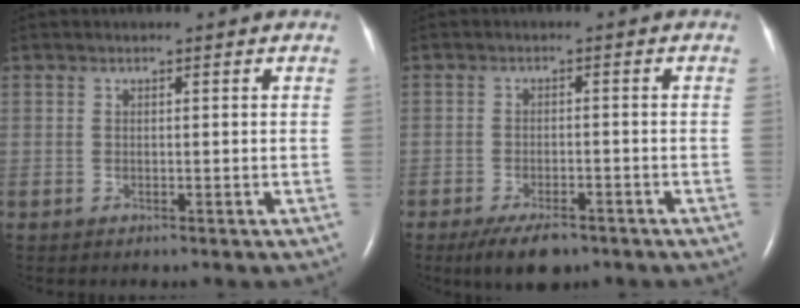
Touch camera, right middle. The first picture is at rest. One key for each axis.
{"total": 5.9, "fx": -4.2, "fy": 2.2, "fz": 3.5, "tx": -0.064, "ty": -0.006, "tz": -0.067}